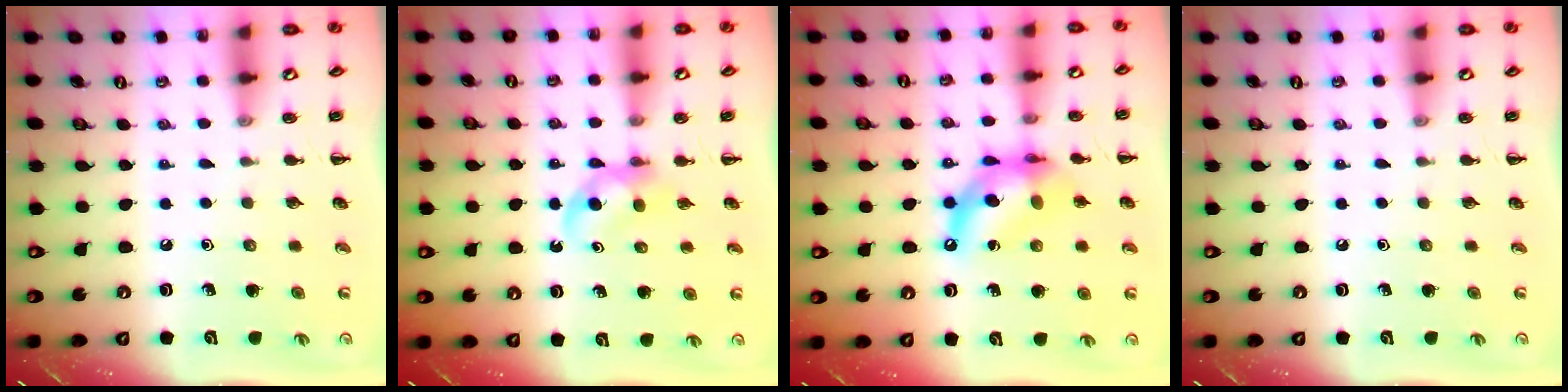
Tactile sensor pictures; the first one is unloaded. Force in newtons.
{"total": 4.2, "press": 4.0, "slide": 1.2}
{"total": 12.6, "press": 12.1, "slide": 3.4}
{"total": 0.0}